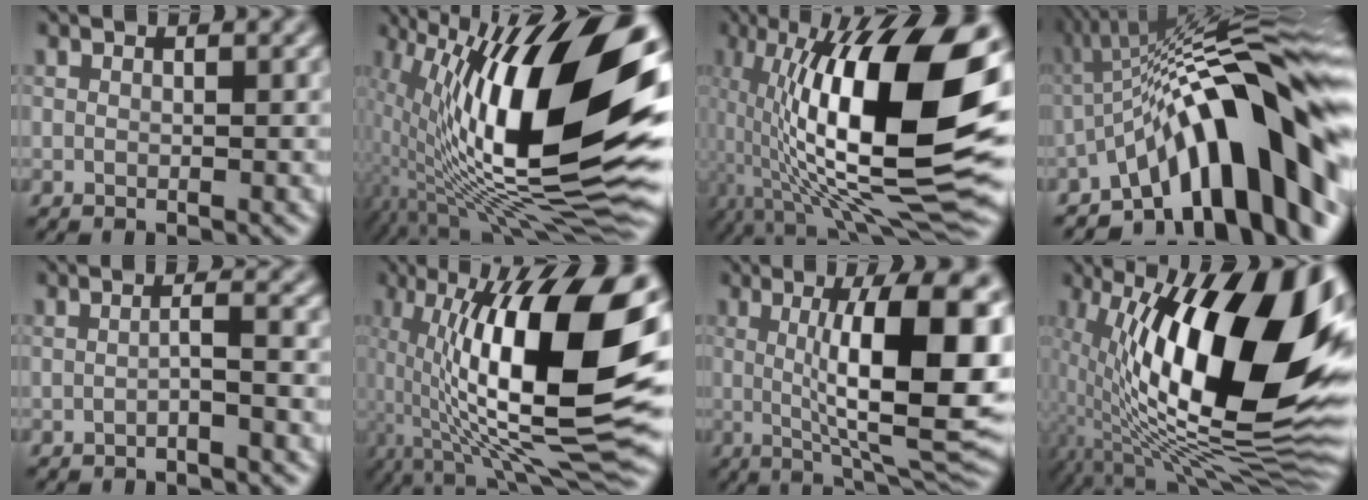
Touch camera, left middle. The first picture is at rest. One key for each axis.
{"total": 19.3, "fx": 1.9, "fy": 7.0, "fz": 17.9, "tx": -0.291, "ty": 0.013, "tz": 0.023}
{"total": 17.8, "fx": -0.2, "fy": 6.0, "fz": 16.7, "tx": -0.265, "ty": 0.027, "tz": -0.012}
{"total": 16.4, "fx": -5.2, "fy": 4.8, "fz": 14.8, "tx": -0.177, "ty": 0.042, "tz": -0.094}
{"total": 1.3, "fx": -0.7, "fy": 0.0, "fz": 1.1, "tx": -0.016, "ty": 0.008, "tz": -0.016}
{"total": 17.0, "fx": 1.2, "fy": 5.3, "fz": 16.1, "tx": -0.249, "ty": 0.012, "tz": 0.018}
{"total": 13.2, "fx": 1.2, "fy": 3.3, "fz": 12.7, "tx": -0.170, "ty": 0.001, "tz": 0.020}
{"total": 18.9, "fx": 2.3, "fy": 7.4, "fz": 17.3, "tx": -0.270, "ty": 0.011, "tz": 0.032}